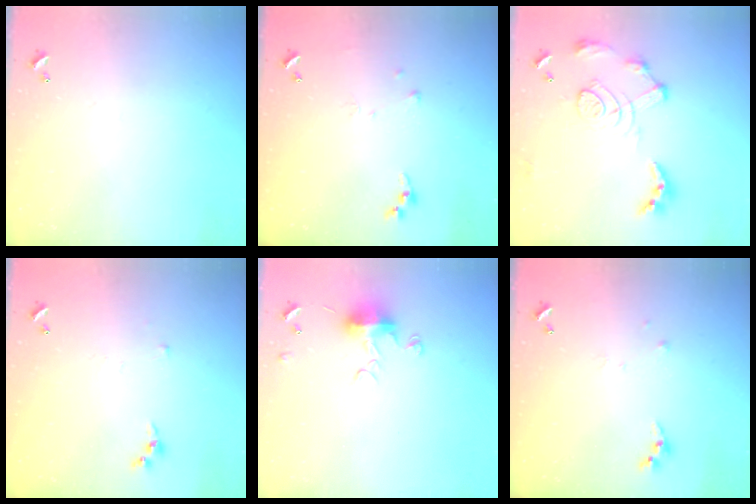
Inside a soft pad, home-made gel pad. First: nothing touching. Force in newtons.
{"total": 5.1, "press": 5.0, "slide": 0.8}
{"total": 13.9, "press": 13.8, "slide": 1.5}
{"total": 3.7, "press": 3.7, "slide": 0.5}
{"total": 7.4, "press": 7.4, "slide": 1.0}
{"total": 4.9, "press": 4.9, "slide": 0.4}